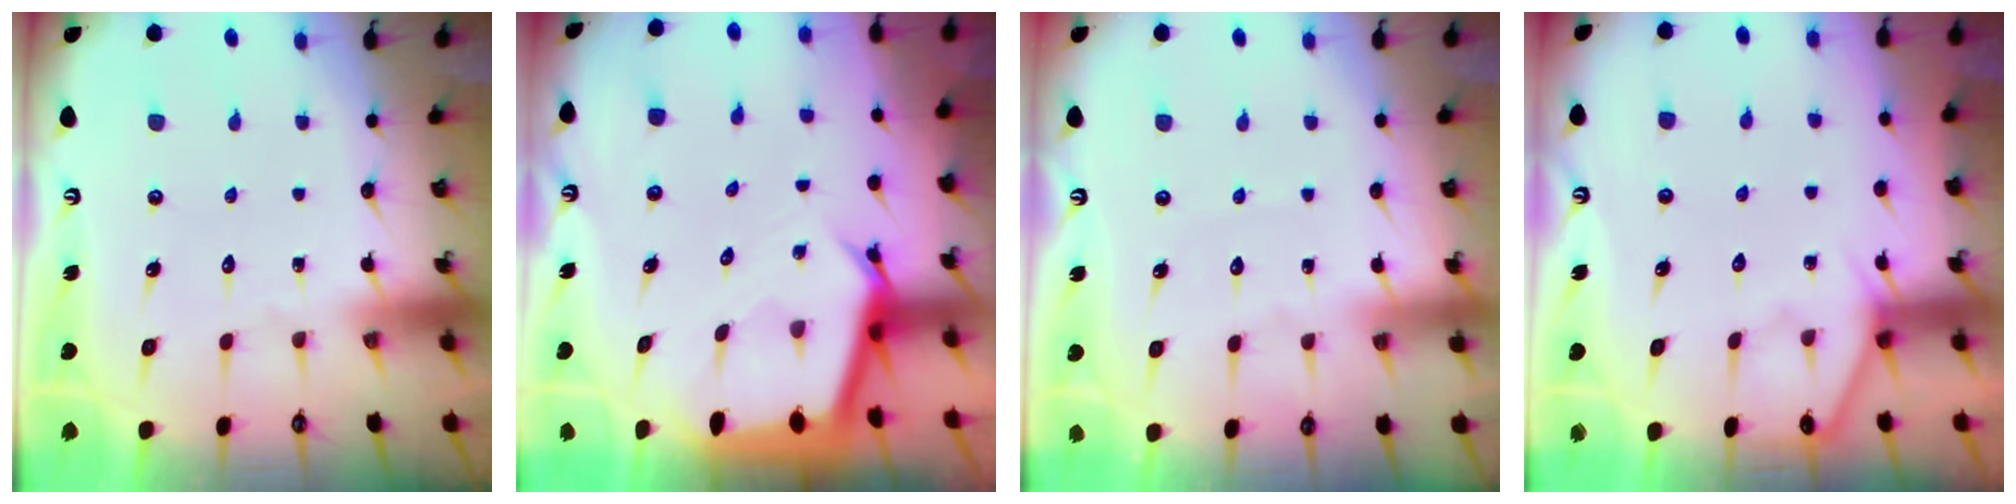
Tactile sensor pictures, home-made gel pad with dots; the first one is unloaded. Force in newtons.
{"total": 4.6, "press": 4.6, "slide": 0.4}
{"total": 2.9, "press": 2.9, "slide": 0.4}
{"total": 4.4, "press": 4.3, "slide": 0.7}